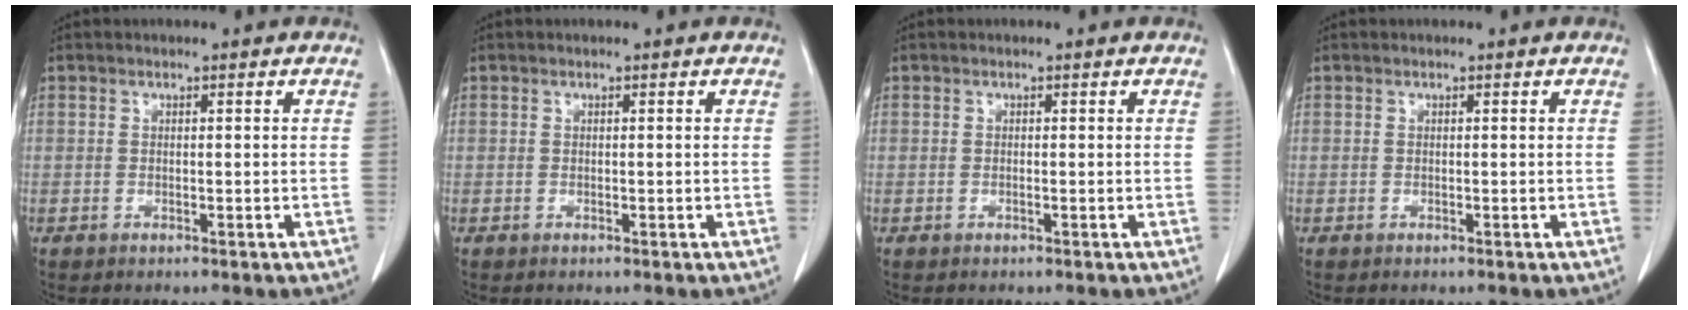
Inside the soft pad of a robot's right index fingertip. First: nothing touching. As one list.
[{"total": 0.0}, {"total": 0.0}, {"total": 0.0}]